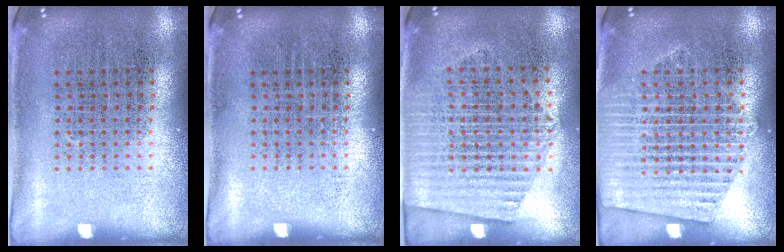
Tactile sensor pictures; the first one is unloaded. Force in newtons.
{"total": 0.0}
{"total": 1.5, "press": 1.4, "slide": 0.7}
{"total": 1.6, "press": 1.6, "slide": 0.2}